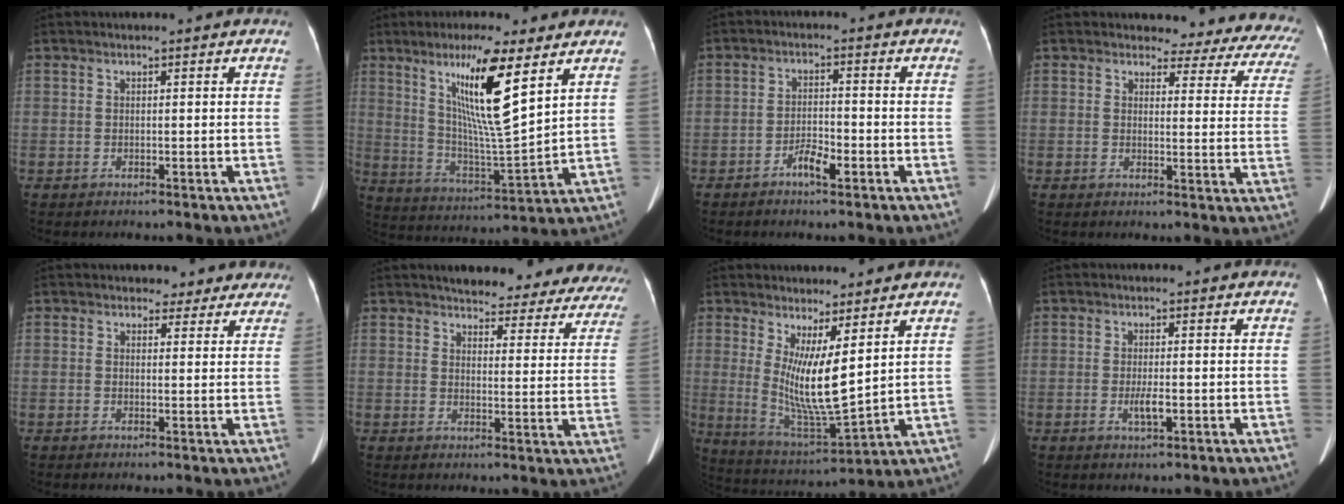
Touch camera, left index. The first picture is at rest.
{"total": 14.1, "force": [6.9, 0.6, 12.3], "torque": [-0.234, -0.013, 0.124]}
{"total": 3.5, "force": [-2.2, 0.9, 2.6], "torque": [-0.047, 0.004, -0.040]}
{"total": 13.5, "force": [12.3, 4.5, 3.3], "torque": [-0.002, -0.055, 0.096]}
{"total": 4.4, "force": [3.7, 2.4, 0.1], "torque": [0.019, 0.000, 0.026]}
{"total": 21.7, "force": [19.8, 5.9, 6.5], "torque": [-0.060, -0.049, 0.208]}
{"total": 10.1, "force": [2.9, 1.0, 9.6], "torque": [-0.190, -0.037, 0.063]}
{"total": 2.7, "force": [-0.8, 0.6, 2.5], "torque": [-0.050, -0.001, -0.011]}